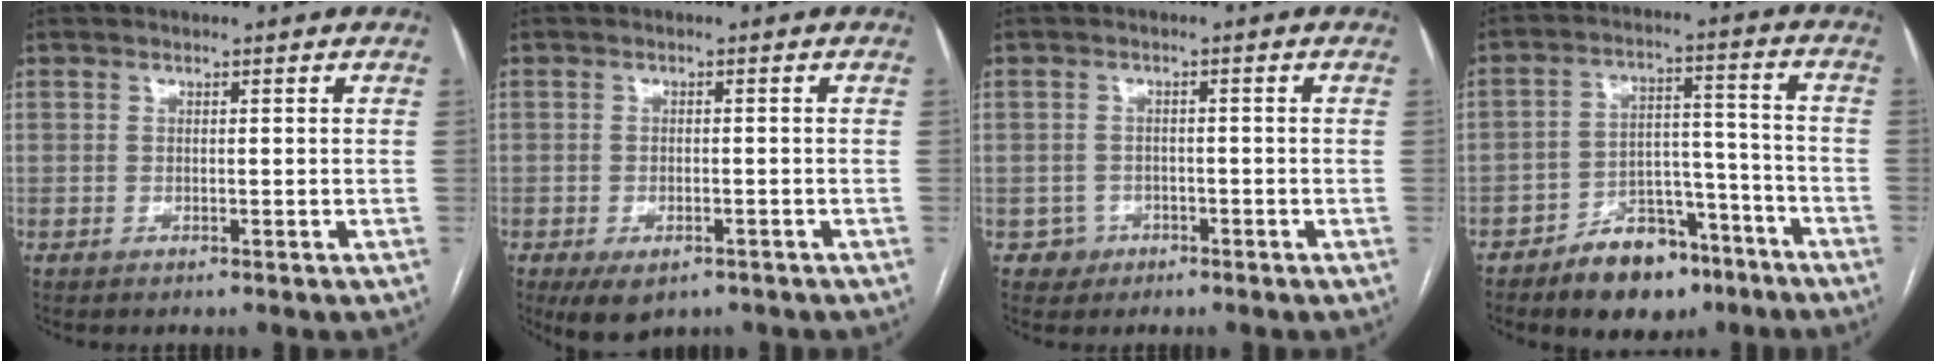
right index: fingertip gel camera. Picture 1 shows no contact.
{"total": 5.3, "force": [-3.3, 2.6, 3.2], "torque": [-0.054, -0.007, -0.045]}
{"total": 2.6, "force": [-1.2, 2.3, -0.2], "torque": [0.013, 0.014, -0.019]}
{"total": 11.3, "force": [-7.8, 5.7, 5.7], "torque": [-0.083, 0.027, -0.122]}